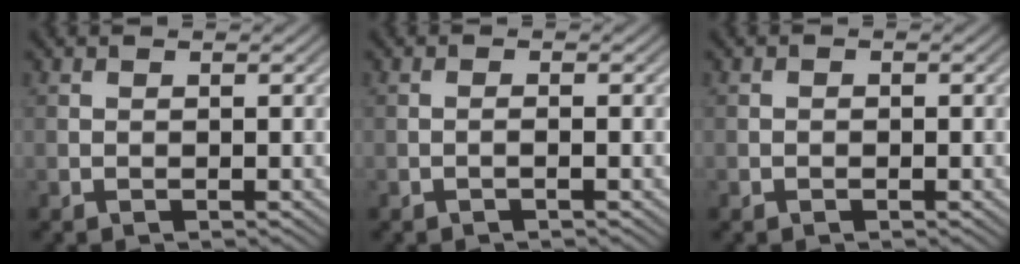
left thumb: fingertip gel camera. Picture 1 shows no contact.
{"total": 0.8, "force": [-0.4, 0.0, 0.6], "torque": [-0.011, 0.003, -0.009]}
{"total": 0.6, "force": [-0.2, 0.5, 0.1], "torque": [0.001, -0.003, -0.006]}